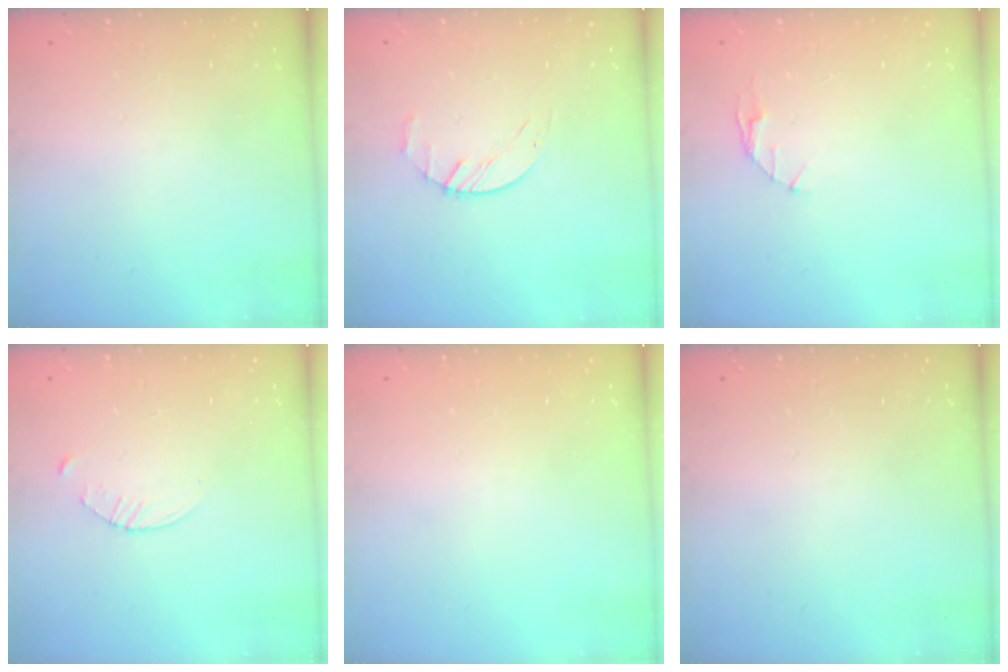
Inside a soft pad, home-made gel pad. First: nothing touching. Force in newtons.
{"total": 2.7, "press": 2.6, "slide": 0.3}
{"total": 3.1, "press": 3.1, "slide": 0.4}
{"total": 3.2, "press": 3.2, "slide": 0.5}
{"total": 0.0}
{"total": 0.0}